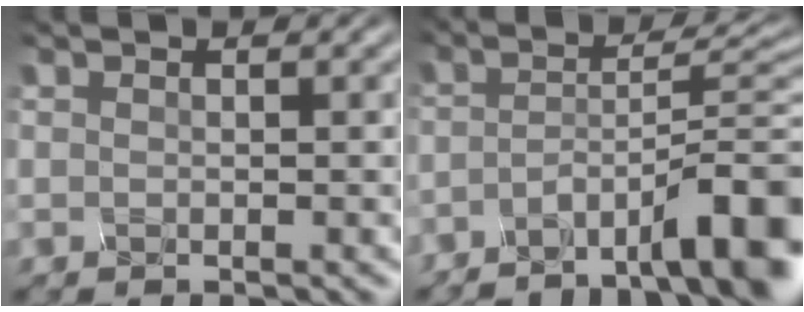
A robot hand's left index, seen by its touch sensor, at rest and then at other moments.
{"total": 8.3, "force": [-5.6, 0.9, 6.0], "torque": [-0.090, 0.017, -0.079]}